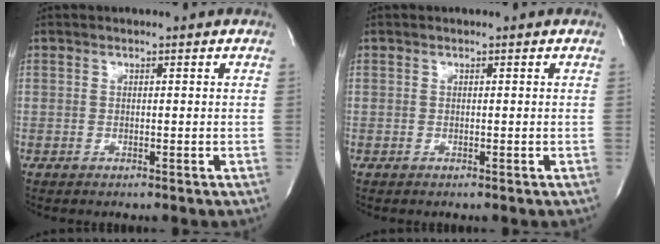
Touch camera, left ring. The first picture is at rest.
{"total": 0.0}